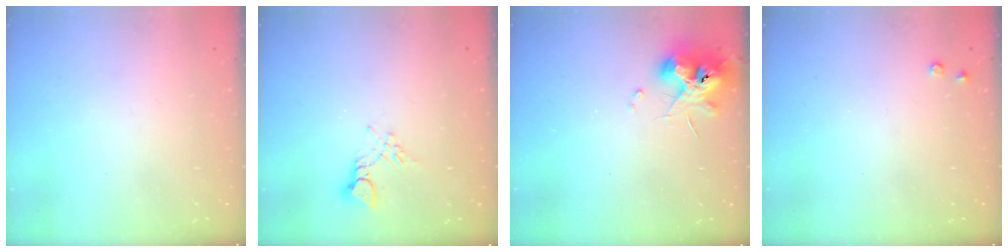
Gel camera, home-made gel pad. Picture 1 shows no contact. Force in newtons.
{"total": 3.6, "press": 3.6, "slide": 0.5}
{"total": 10.9, "press": 10.9, "slide": 1.1}
{"total": 2.8, "press": 2.8, "slide": 0.5}